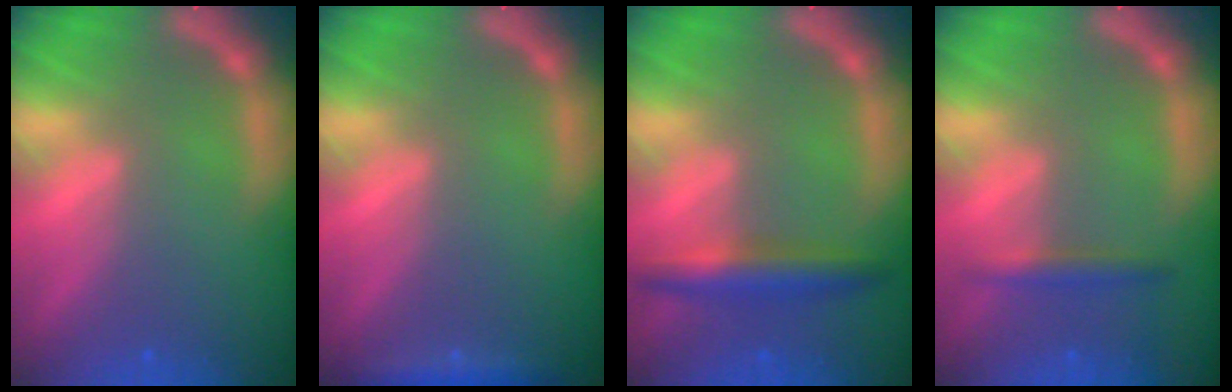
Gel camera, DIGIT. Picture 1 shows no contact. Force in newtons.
{"total": 1.9}
{"total": 4.0}
{"total": 1.9}